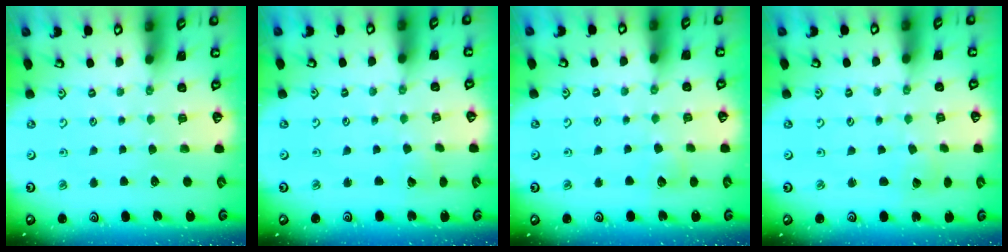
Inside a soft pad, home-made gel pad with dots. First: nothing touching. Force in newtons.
{"total": 2.6, "press": 2.6, "slide": 0.3}
{"total": 5.9, "press": 5.9, "slide": 0.7}
{"total": 2.0, "press": 2.0, "slide": 0.1}